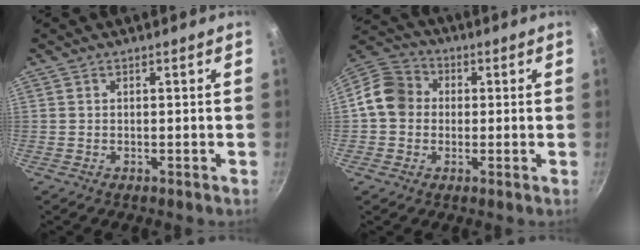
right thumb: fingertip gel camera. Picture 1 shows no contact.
{"total": 9.3, "force": [0.0, 8.3, 4.4], "torque": [-0.049, 0.025, -0.023]}